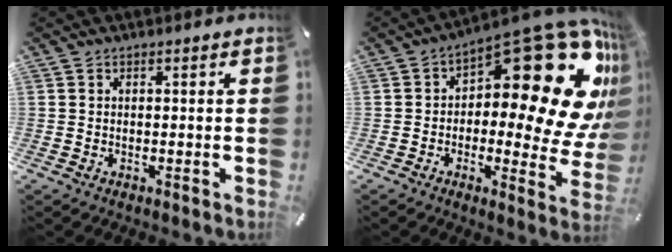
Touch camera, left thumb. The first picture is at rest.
{"total": 25.3, "force": [11.0, 11.6, 19.6], "torque": [-0.218, -0.106, 0.186]}